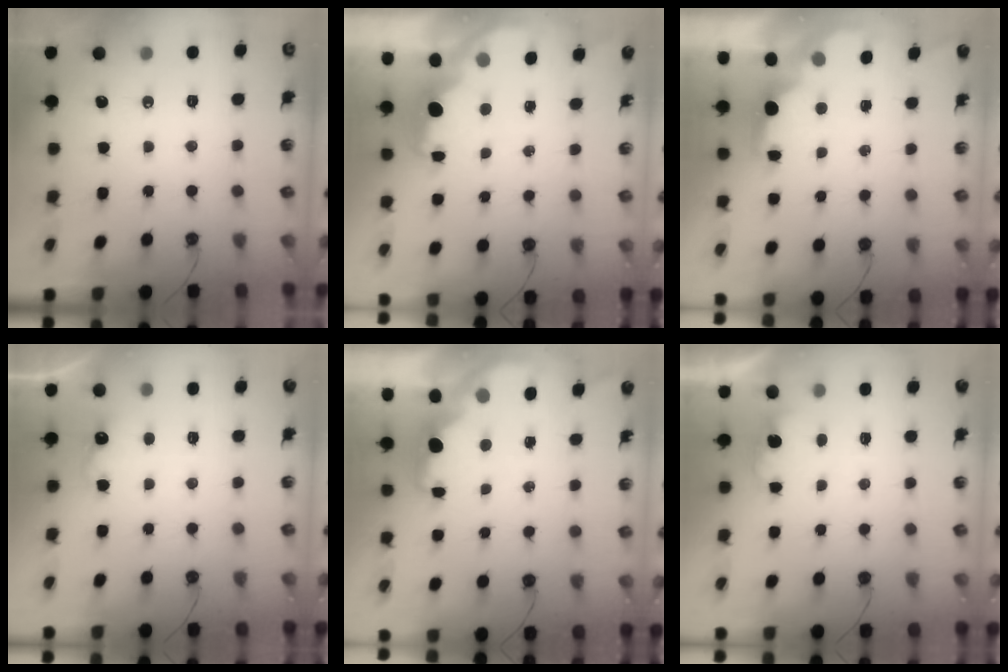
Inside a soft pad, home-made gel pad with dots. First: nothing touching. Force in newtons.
{"total": 2.3, "press": 2.2, "slide": 0.7}
{"total": 2.1, "press": 2.0, "slide": 0.8}
{"total": 3.5, "press": 3.3, "slide": 1.0}
{"total": 2.1, "press": 1.9, "slide": 0.8}
{"total": 2.2, "press": 2.0, "slide": 0.9}